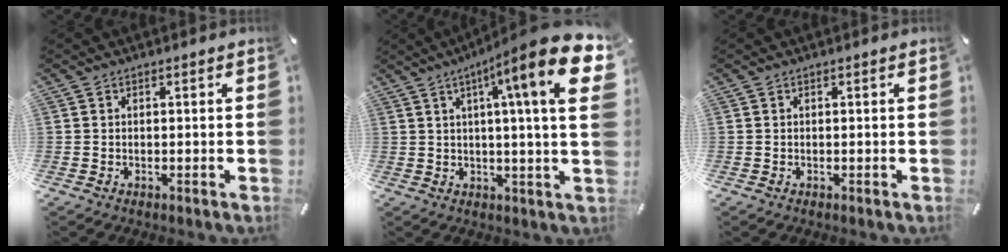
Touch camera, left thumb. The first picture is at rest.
{"total": 18.5, "force": [7.1, 1.4, 17.1], "torque": [-0.260, -0.047, 0.089]}
{"total": 0.0}